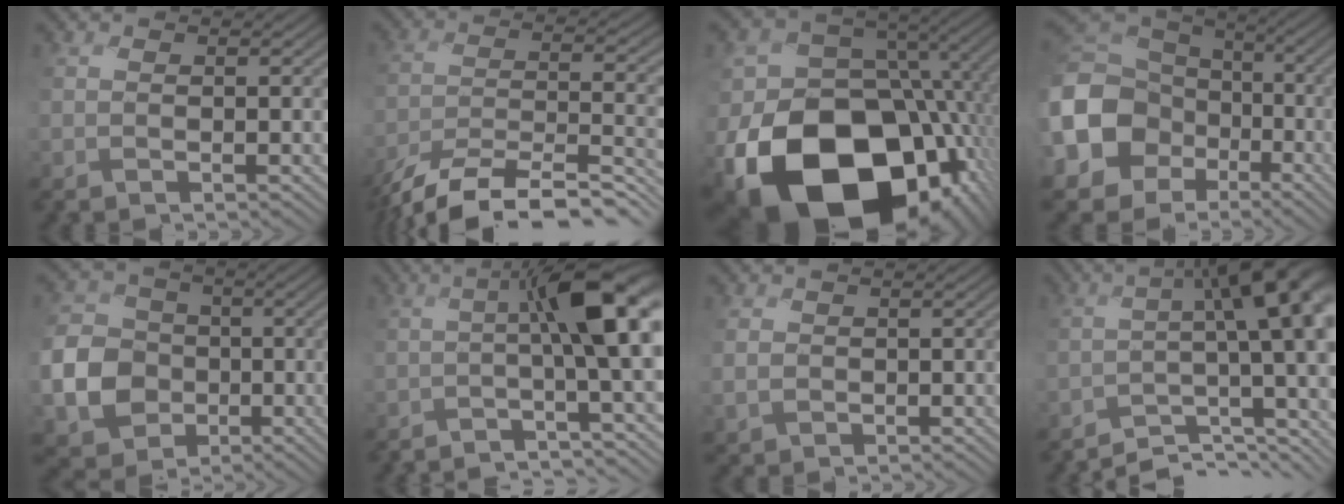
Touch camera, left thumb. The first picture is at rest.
{"total": 14.4, "force": [-12.5, 3.3, 6.4], "torque": [-0.129, -0.023, -0.196]}
{"total": 24.0, "force": [-10.5, 16.8, 13.6], "torque": [-0.289, -0.041, -0.164]}
{"total": 17.7, "force": [-3.9, 14.9, 8.7], "torque": [-0.263, -0.042, -0.075]}
{"total": 9.9, "force": [-2.5, 8.8, 3.8], "torque": [-0.119, -0.032, -0.068]}
{"total": 9.2, "force": [-1.7, 1.7, 8.9], "torque": [-0.098, 0.010, -0.041]}
{"total": 1.8, "force": [0.0, 1.8, -0.2], "torque": [-0.012, -0.010, -0.003]}
{"total": 10.6, "force": [-5.5, 2.8, 8.6], "torque": [-0.112, 0.000, -0.093]}